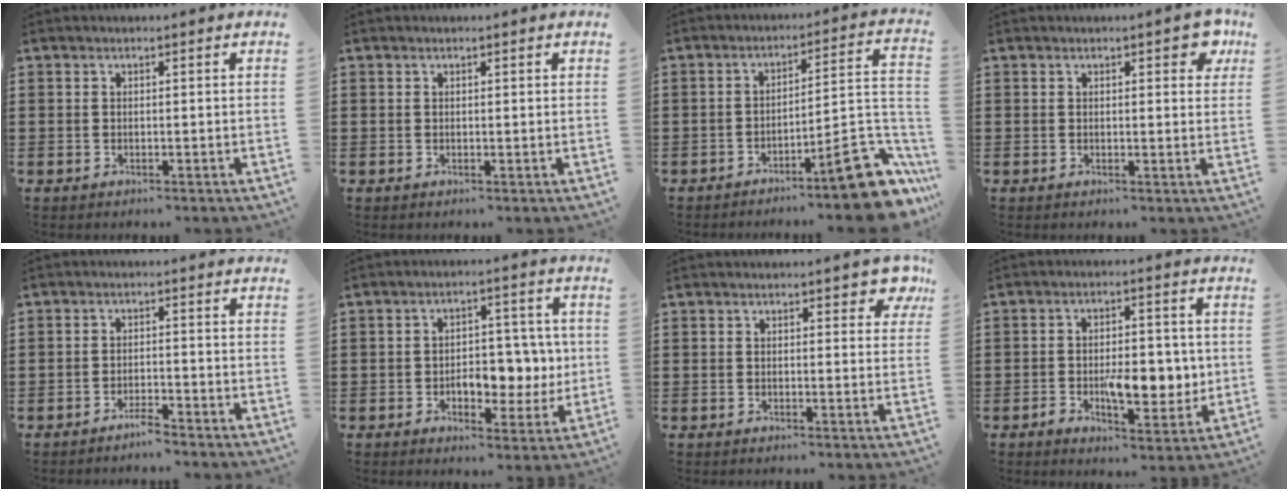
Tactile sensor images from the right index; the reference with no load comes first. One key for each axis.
{"total": 0.0}
{"total": 11.7, "fx": -8.0, "fy": 2.0, "fz": 8.3, "tx": -0.100, "ty": 0.018, "tz": -0.141}
{"total": 3.0, "fx": 1.5, "fy": 1.3, "fz": 2.2, "tx": -0.017, "ty": -0.001, "tz": 0.017}
{"total": 2.0, "fx": -1.9, "fy": 0.1, "fz": 0.6, "tx": -0.014, "ty": 0.001, "tz": -0.037}
{"total": 7.5, "fx": -1.0, "fy": 5.0, "fz": 5.5, "tx": -0.074, "ty": 0.004, "tz": -0.024}
{"total": 2.8, "fx": 1.9, "fy": 1.2, "fz": 1.7, "tx": -0.008, "ty": -0.002, "tz": 0.026}
{"total": 8.5, "fx": -1.6, "fy": 4.3, "fz": 7.2, "tx": -0.103, "ty": 0.002, "tz": -0.031}